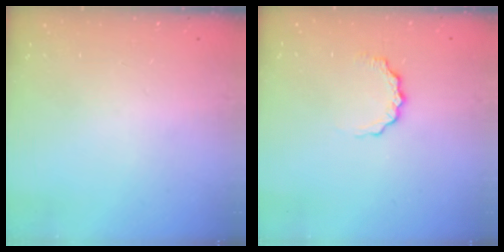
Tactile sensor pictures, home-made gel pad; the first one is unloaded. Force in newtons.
{"total": 5.6, "press": 5.5, "slide": 0.7}